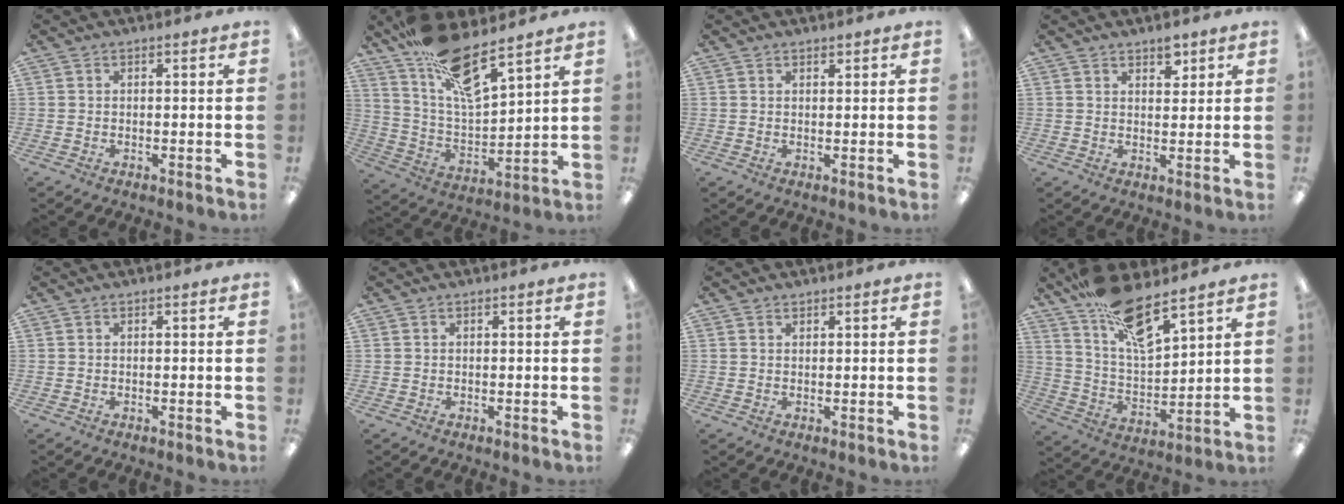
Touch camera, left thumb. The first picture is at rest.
{"total": 16.2, "force": [12.1, 4.4, 9.8], "torque": [-0.188, -0.072, 0.212]}
{"total": 0.9, "force": [0.8, 0.4, 0.1], "torque": [-0.003, -0.001, 0.016]}
{"total": 4.1, "force": [3.1, 2.0, 1.8], "torque": [0.001, -0.021, 0.048]}
{"total": 0.0}
{"total": 0.0}
{"total": 0.8, "force": [0.7, 0.3, 0.0], "torque": [0.000, 0.001, 0.013]}
{"total": 15.8, "force": [11.7, 4.7, 9.5], "torque": [-0.181, -0.065, 0.206]}